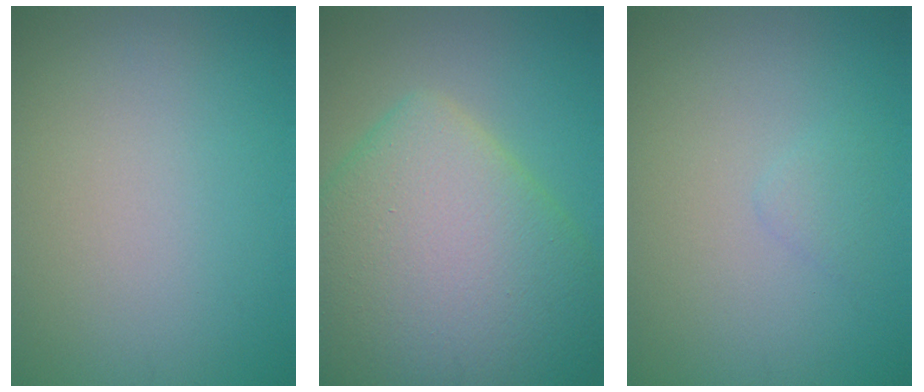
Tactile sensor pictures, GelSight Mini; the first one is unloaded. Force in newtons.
{"total": 12.9, "press": 12.9, "slide": 0.5}
{"total": 0.9, "press": 0.9, "slide": 0.1}